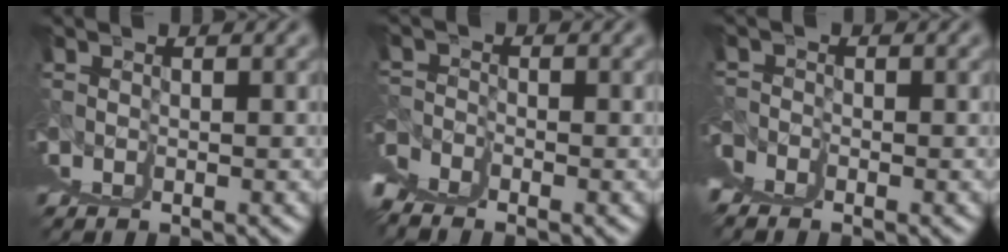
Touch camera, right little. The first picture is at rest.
{"total": 2.8, "force": [1.8, -2.1, 0.3], "torque": [0.006, 0.012, 0.033]}
{"total": 2.8, "force": [1.3, -2.4, -0.6], "torque": [0.026, 0.014, 0.023]}